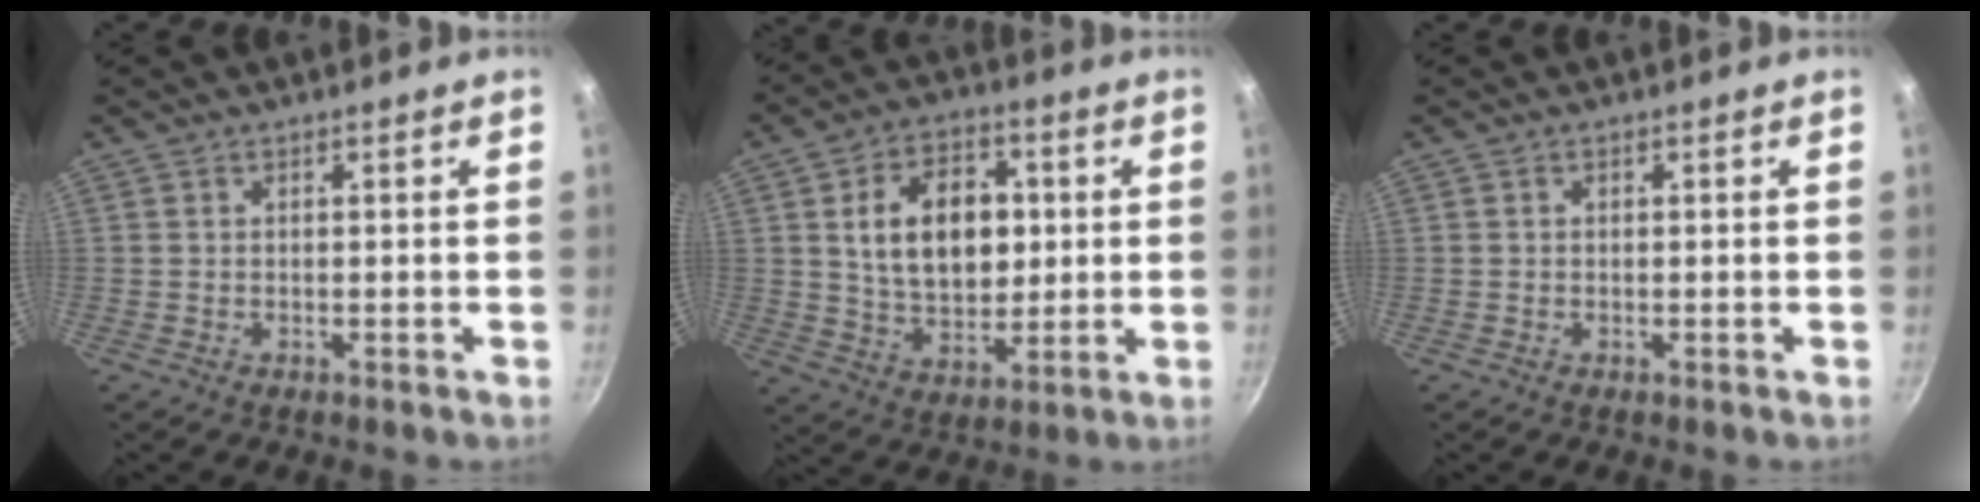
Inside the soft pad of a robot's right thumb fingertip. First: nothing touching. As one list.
[{"total": 15.4, "force": [2.5, 10.5, 11.0], "torque": [-0.143, -0.003, 0.045]}, {"total": 0.0}]